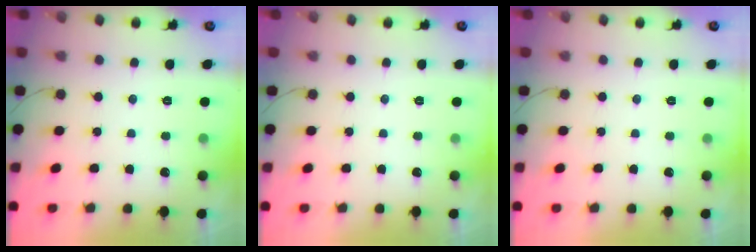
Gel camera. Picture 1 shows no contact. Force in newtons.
{"total": 0.0}
{"total": 0.0}